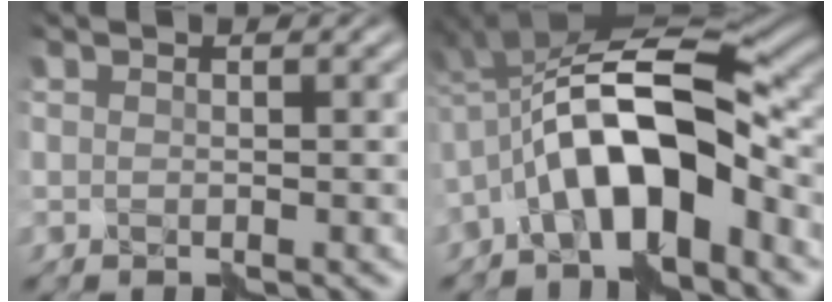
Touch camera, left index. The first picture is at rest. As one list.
[{"total": 10.2, "force": [-3.0, 3.8, 9.0], "torque": [-0.149, 0.021, -0.059]}]